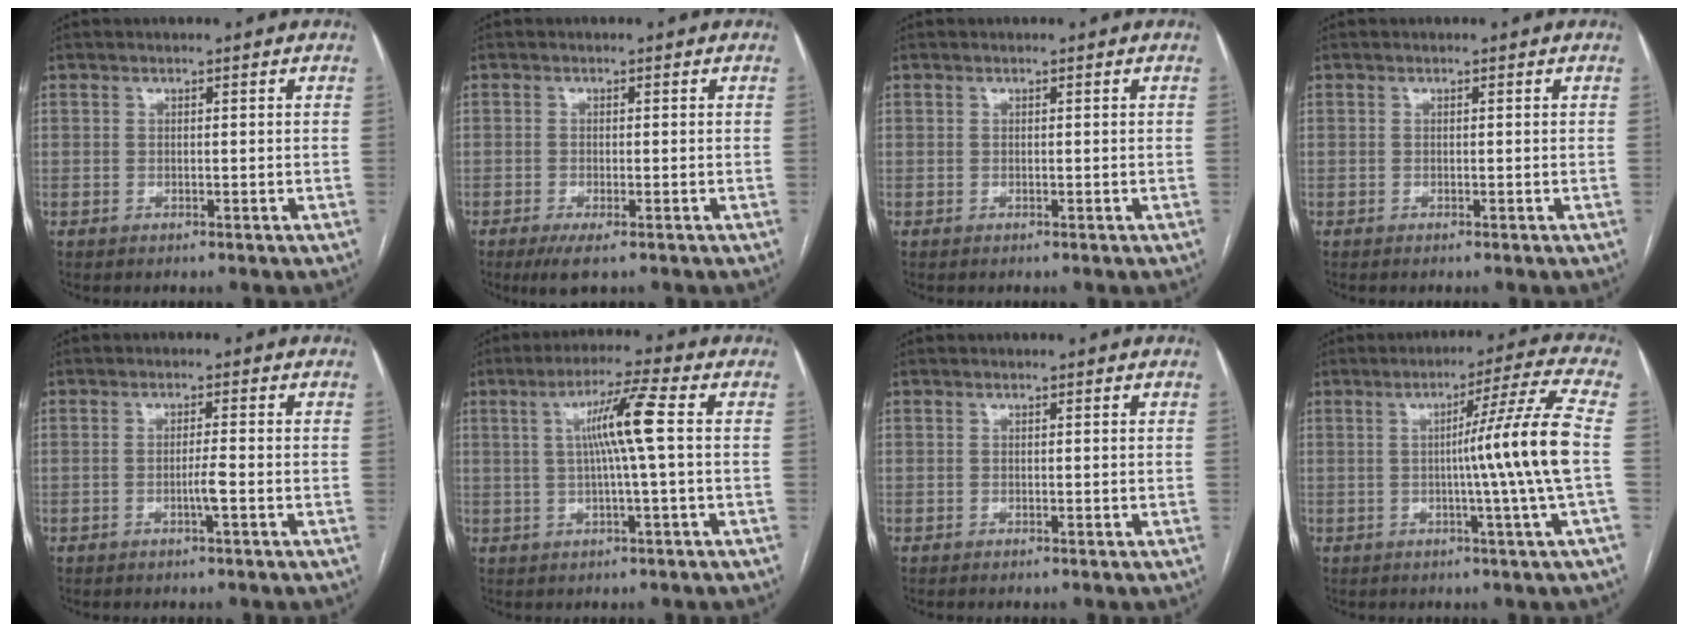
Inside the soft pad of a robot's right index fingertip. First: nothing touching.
{"total": 3.4, "force": [-2.1, 0.7, 2.5], "torque": [-0.040, -0.008, -0.034]}
{"total": 0.0}
{"total": 0.0}
{"total": 2.2, "force": [-0.8, -0.3, 2.0], "torque": [-0.038, -0.002, -0.016]}
{"total": 7.6, "force": [1.0, -0.9, 7.4], "torque": [-0.131, 0.009, 0.017]}
{"total": 0.0}
{"total": 11.1, "force": [-0.7, -3.2, 10.6], "torque": [-0.155, -0.006, -0.008]}